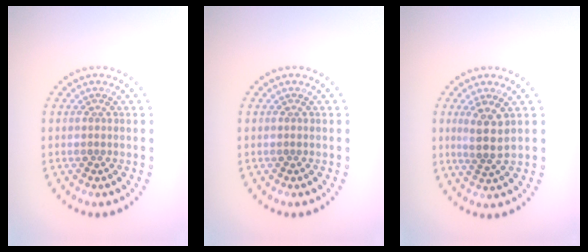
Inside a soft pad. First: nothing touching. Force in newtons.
{"total": 0.0}
{"total": 2.7, "press": 2.2, "slide": 1.5}